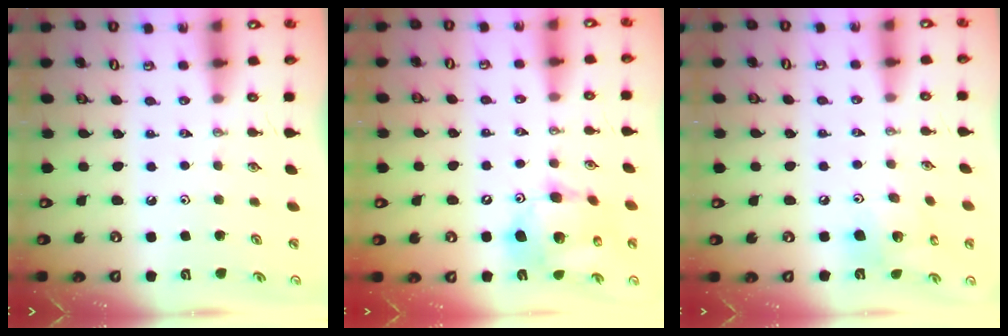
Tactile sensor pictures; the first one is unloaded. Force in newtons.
{"total": 14.4, "press": 14.2, "slide": 2.7}
{"total": 12.1, "press": 11.7, "slide": 3.0}